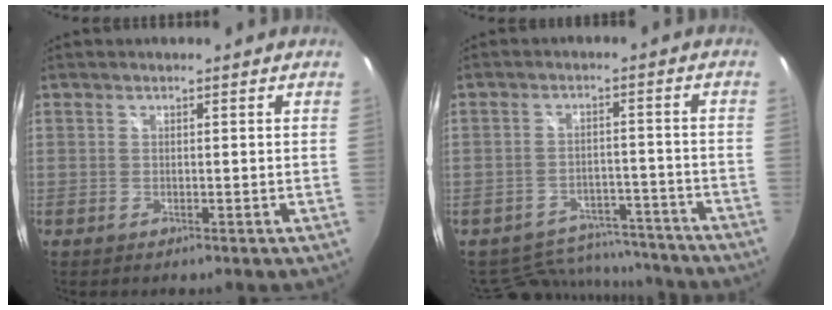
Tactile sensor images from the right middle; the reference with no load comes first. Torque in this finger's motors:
{"motor_torque": [-0.64, -0.50, -0.06, -0.04]}